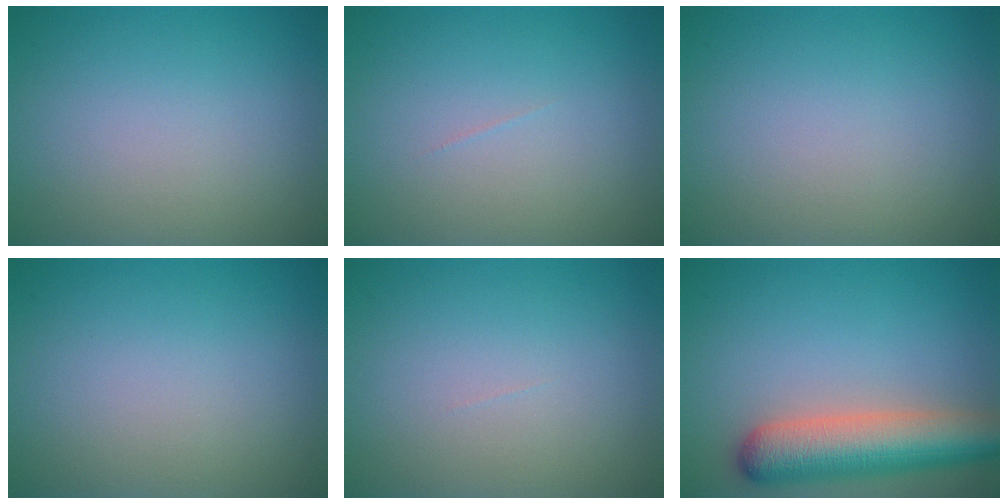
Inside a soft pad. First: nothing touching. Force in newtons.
{"total": 0.0}
{"total": 0.0}
{"total": 0.0}
{"total": 0.0}
{"total": 7.5, "press": 7.5, "slide": 0.6}